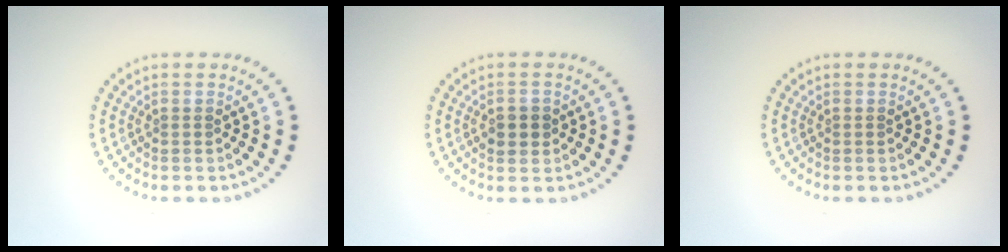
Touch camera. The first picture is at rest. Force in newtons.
{"total": 2.1, "press": 2.1, "slide": 0.5}
{"total": 0.0}